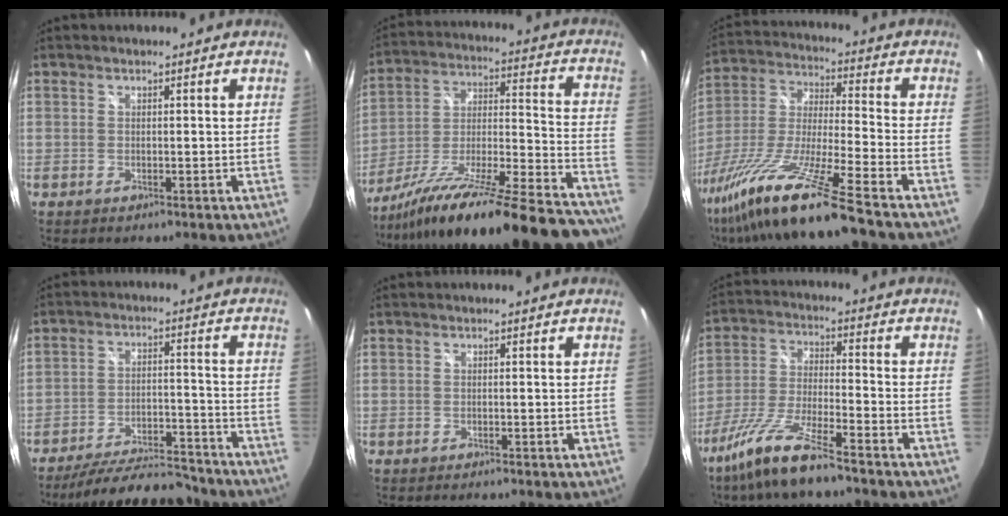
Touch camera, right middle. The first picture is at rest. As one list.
[{"total": 31.1, "force": [-25.6, 3.5, 17.4], "torque": [-0.262, -0.055, -0.385]}, {"total": 22.1, "force": [-16.3, -0.3, 14.9], "torque": [-0.295, -0.044, -0.302]}, {"total": 16.2, "force": [-14.6, 3.3, 6.1], "torque": [-0.116, 0.002, -0.208]}, {"total": 1.4, "force": [-1.3, 0.2, 0.5], "torque": [-0.011, -0.011, -0.023]}, {"total": 11.1, "force": [-8.6, 0.5, 7.0], "torque": [-0.149, -0.014, -0.161]}]